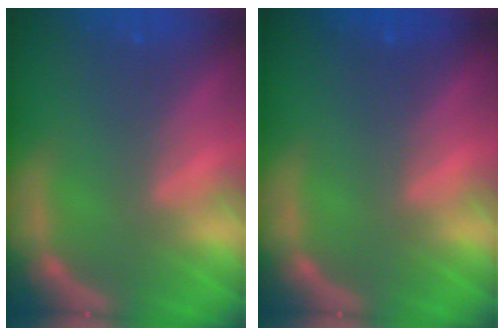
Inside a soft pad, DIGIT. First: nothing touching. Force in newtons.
{"total": 0.0}